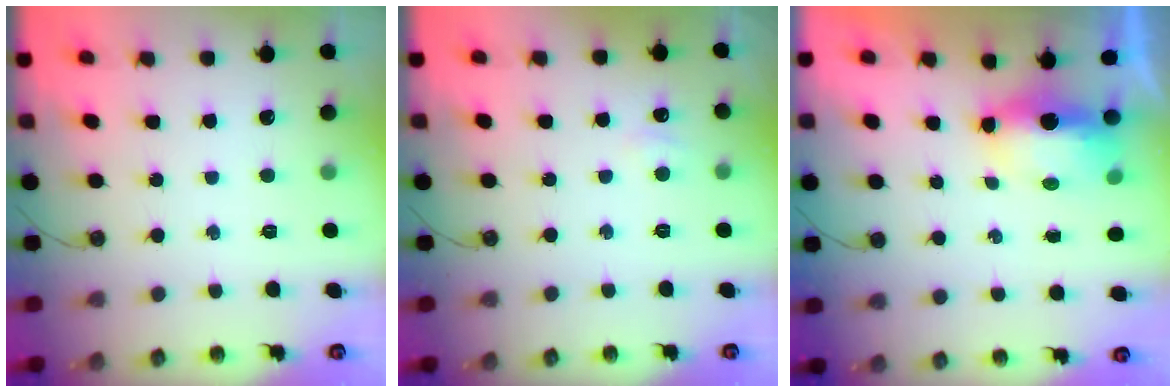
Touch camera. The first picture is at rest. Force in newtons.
{"total": 3.5, "press": 3.4, "slide": 0.5}
{"total": 8.1, "press": 6.8, "slide": 4.4}